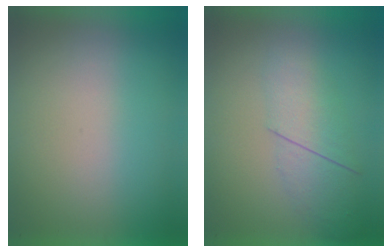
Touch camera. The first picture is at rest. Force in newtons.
{"total": 2.3}